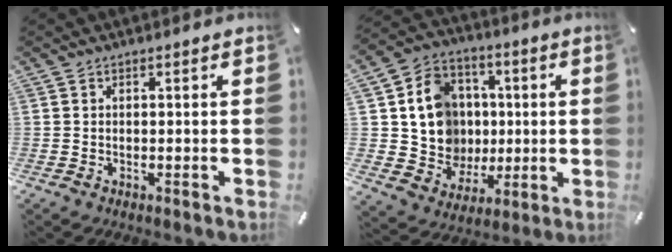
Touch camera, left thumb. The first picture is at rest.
{"total": 14.8, "force": [1.5, 13.9, 4.8], "torque": [-0.092, 0.008, 0.044]}